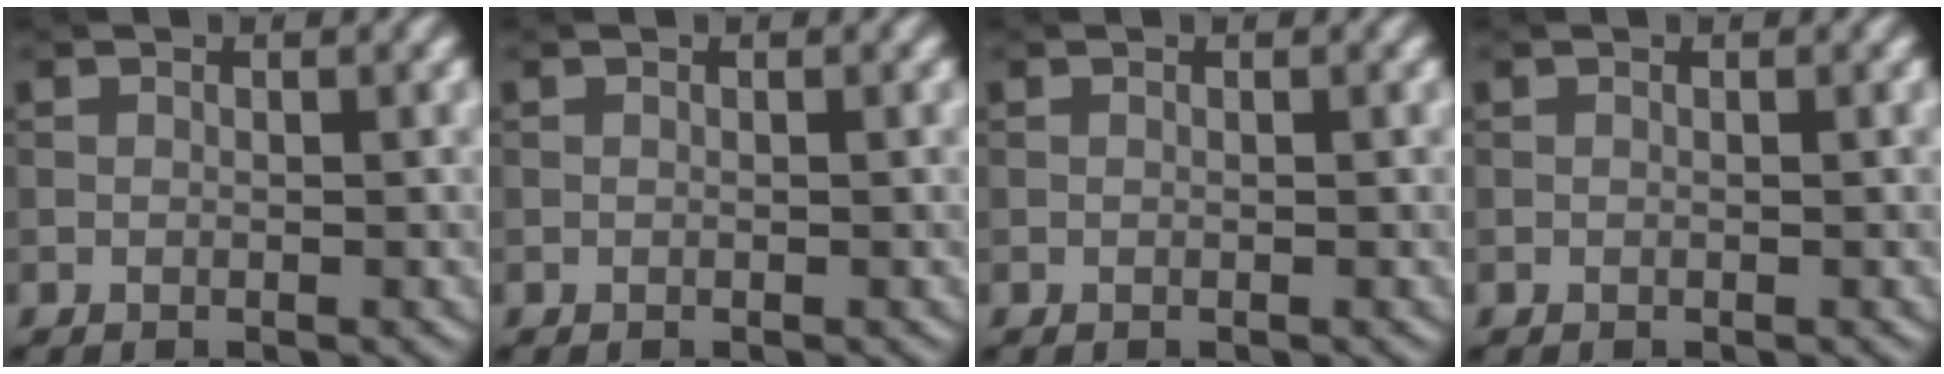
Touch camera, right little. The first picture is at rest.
{"total": 0.0}
{"total": 0.0}
{"total": 0.0}